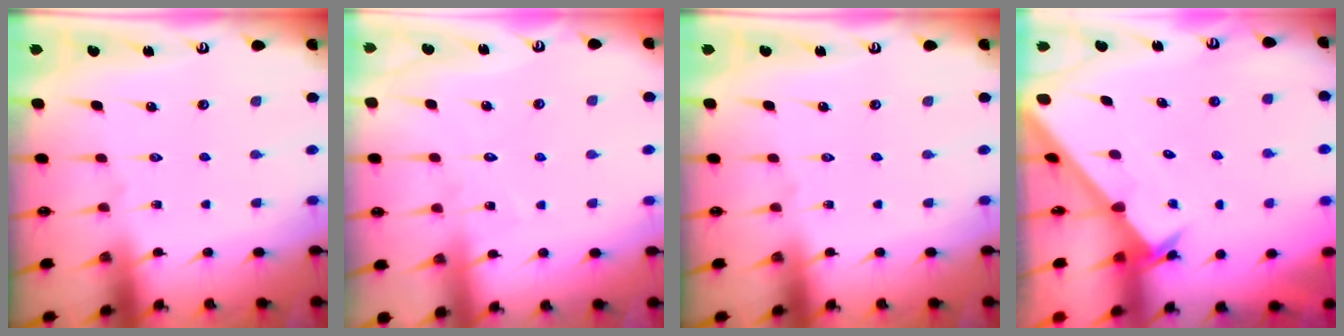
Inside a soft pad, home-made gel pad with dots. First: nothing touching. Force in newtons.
{"total": 6.3, "press": 6.3, "slide": 0.5}
{"total": 0.0}
{"total": 2.6, "press": 2.6, "slide": 0.2}